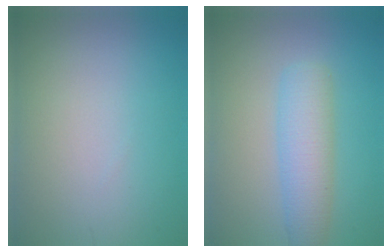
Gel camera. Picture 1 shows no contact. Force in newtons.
{"total": 4.2, "press": 4.2, "slide": 0.0}